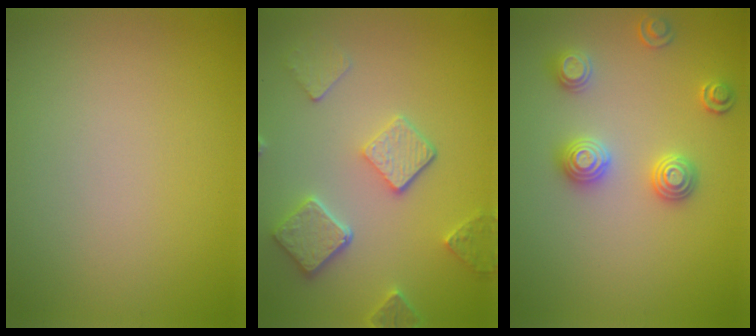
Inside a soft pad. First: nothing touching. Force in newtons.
{"total": 5.1, "press": 3.9, "slide": 3.3}
{"total": 3.0, "press": 2.9, "slide": 0.6}